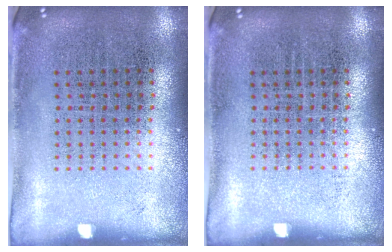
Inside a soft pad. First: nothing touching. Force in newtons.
{"total": 0.0}